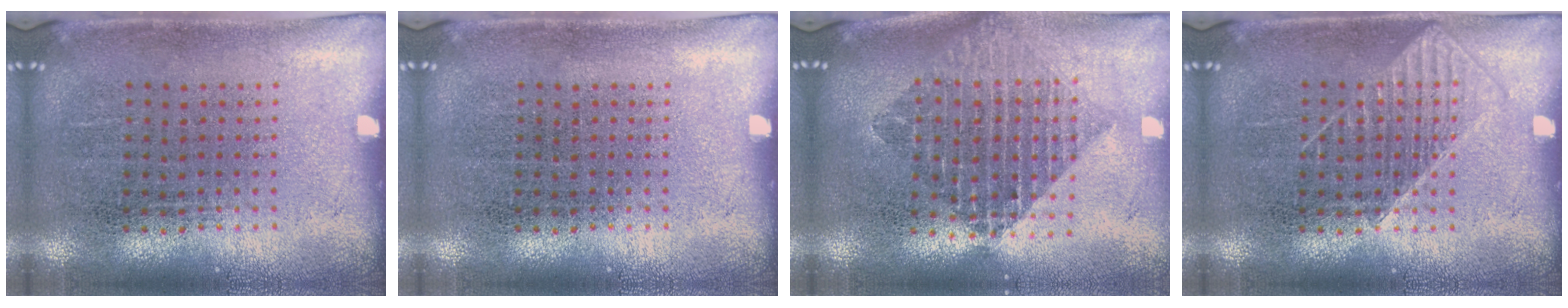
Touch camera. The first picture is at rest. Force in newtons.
{"total": 0.0}
{"total": 2.1, "press": 1.7, "slide": 1.3}
{"total": 1.5, "press": 1.5, "slide": 0.3}